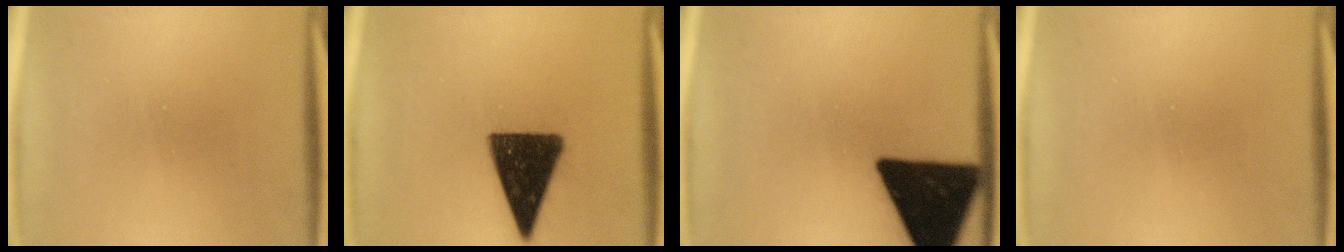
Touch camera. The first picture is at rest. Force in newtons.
{"total": 14.6}
{"total": 18.0}
{"total": 0.0}